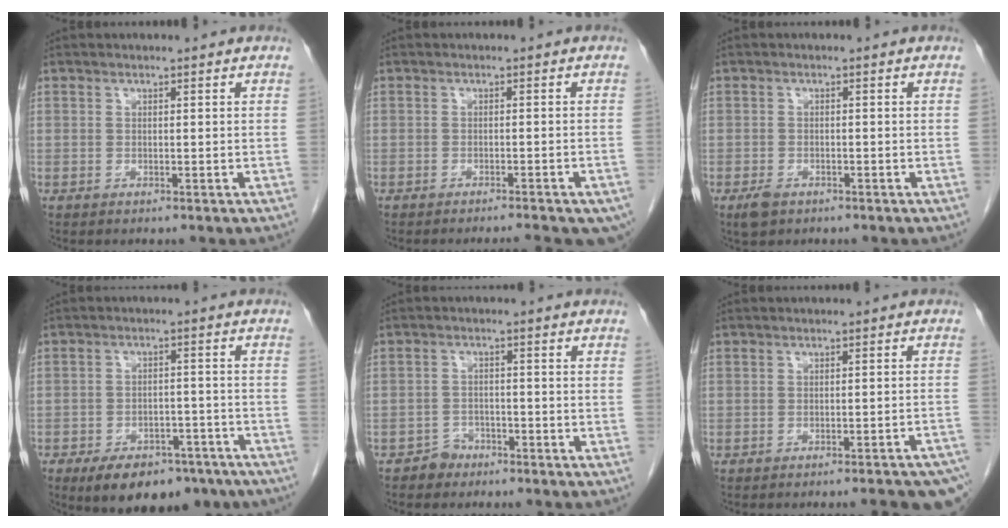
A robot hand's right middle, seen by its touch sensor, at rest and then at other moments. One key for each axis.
{"total": 9.1, "fx": -7.8, "fy": 1.3, "fz": 4.5, "tx": -0.051, "ty": -0.011, "tz": -0.087}
{"total": 2.3, "fx": -1.5, "fy": 1.2, "fz": 1.2, "tx": -0.027, "ty": -0.001, "tz": -0.019}
{"total": 12.7, "fx": -8.9, "fy": 6.3, "fz": 6.4, "tx": -0.091, "ty": 0.008, "tz": -0.129}
{"total": 2.5, "fx": -2.0, "fy": 1.6, "fz": 0.1, "tx": -0.005, "ty": 0.008, "tz": -0.035}
{"total": 11.2, "fx": -10.3, "fy": 0.5, "fz": 4.5, "tx": -0.019, "ty": -0.002, "tz": -0.107}